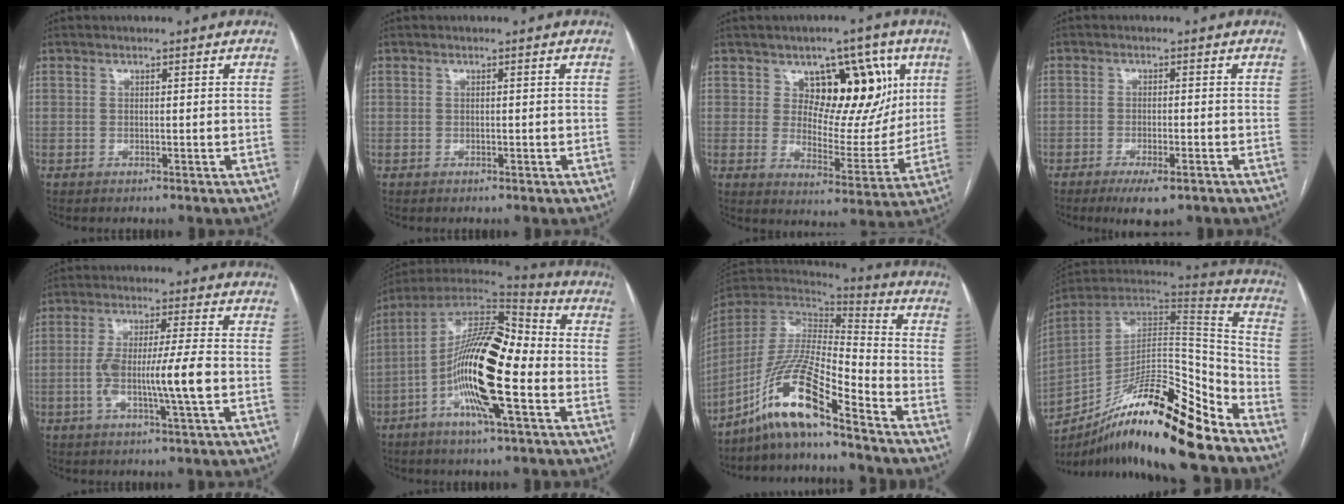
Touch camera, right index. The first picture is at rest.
{"total": 0.0}
{"total": 13.2, "force": [5.4, 7.4, 9.5], "torque": [-0.117, 0.016, 0.092]}
{"total": 5.1, "force": [-3.3, 1.2, 3.8], "torque": [-0.059, -0.009, -0.045]}
{"total": 9.7, "force": [-1.8, 0.3, 9.5], "torque": [-0.177, 0.004, -0.035]}
{"total": 18.8, "force": [-4.1, 4.0, 18.0], "torque": [-0.328, 0.013, -0.077]}
{"total": 14.1, "force": [-10.3, 1.1, 9.6], "torque": [-0.193, 0.001, -0.193]}
{"total": 23.8, "force": [-17.0, 3.2, 16.4], "torque": [-0.252, 0.004, -0.292]}